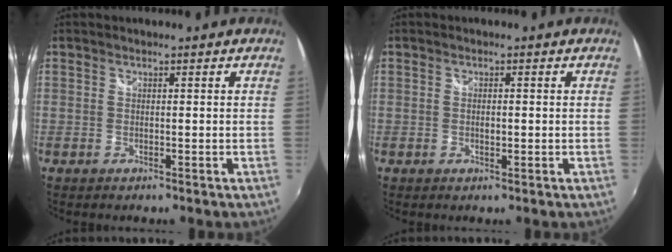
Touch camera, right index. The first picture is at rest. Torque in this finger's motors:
{"motor_torque": [-0.07, 0.04, 0.00, 0.00]}